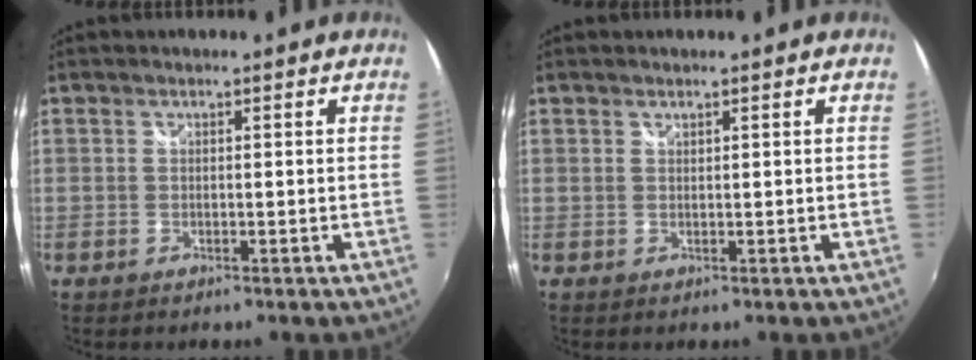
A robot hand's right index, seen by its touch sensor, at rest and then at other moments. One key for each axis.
{"total": 0.5, "fx": 0.5, "fy": -0.1, "fz": 0.0, "tx": 0.002, "ty": 0.000, "tz": 0.009}